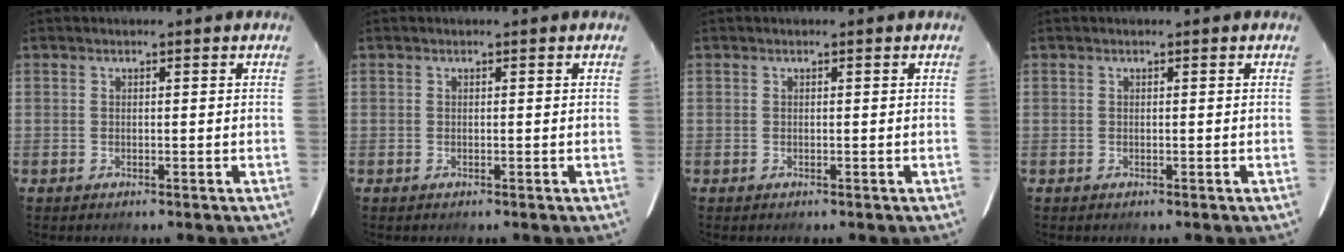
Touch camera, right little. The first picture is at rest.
{"total": 0.0}
{"total": 0.0}
{"total": 0.0}